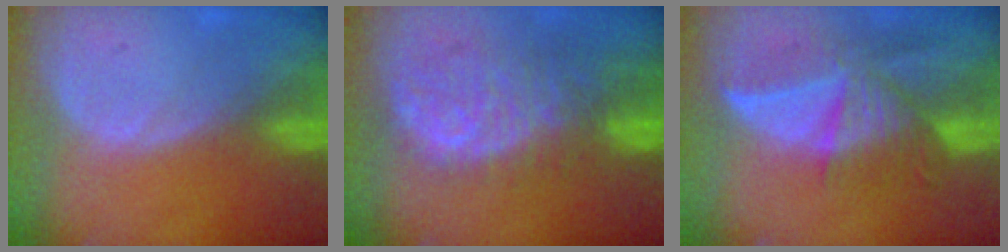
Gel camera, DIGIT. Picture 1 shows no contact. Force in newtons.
{"total": 11.5, "press": 9.7, "slide": 6.1}
{"total": 9.1, "press": 8.3, "slide": 3.8}